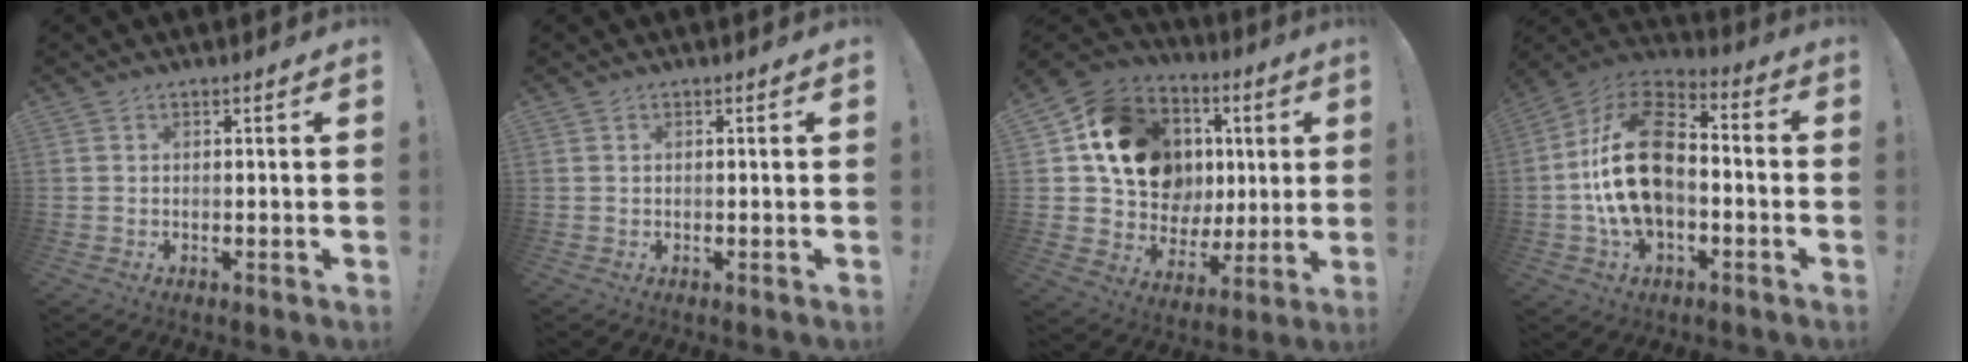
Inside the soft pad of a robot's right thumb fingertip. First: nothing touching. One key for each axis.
{"total": 0.0}
{"total": 18.2, "fx": 5.9, "fy": 14.2, "fz": 9.6, "tx": -0.153, "ty": -0.025, "tz": 0.140}
{"total": 21.2, "fx": -1.7, "fy": 13.8, "fz": 16.0, "tx": -0.291, "ty": 0.035, "tz": -0.023}